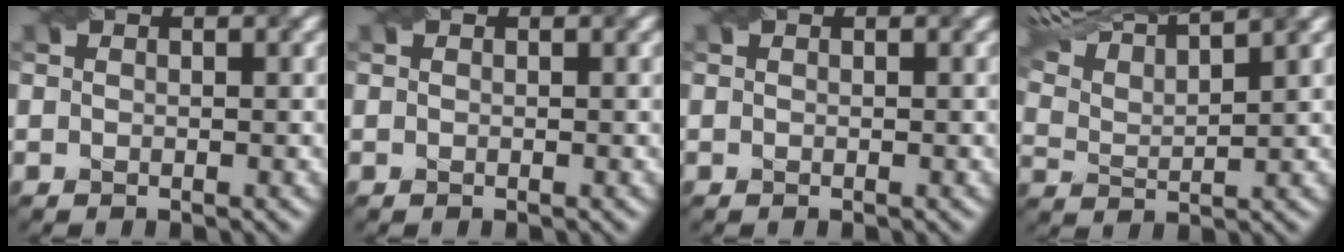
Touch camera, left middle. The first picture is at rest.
{"total": 0.0}
{"total": 0.0}
{"total": 9.7, "force": [8.7, 1.4, 4.1], "torque": [-0.102, 0.026, 0.127]}